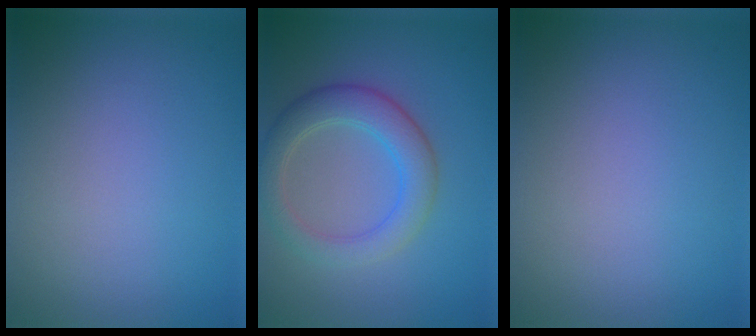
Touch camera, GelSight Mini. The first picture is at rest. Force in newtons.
{"total": 4.3, "press": 4.3, "slide": 0.2}
{"total": 0.0}